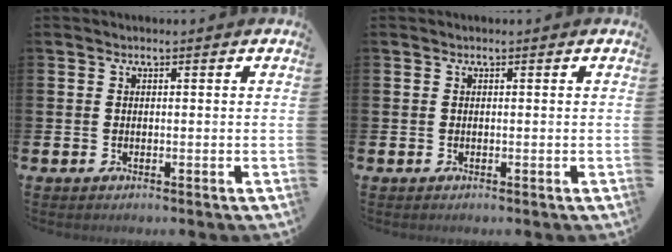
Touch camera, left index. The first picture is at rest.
{"total": 0.0}